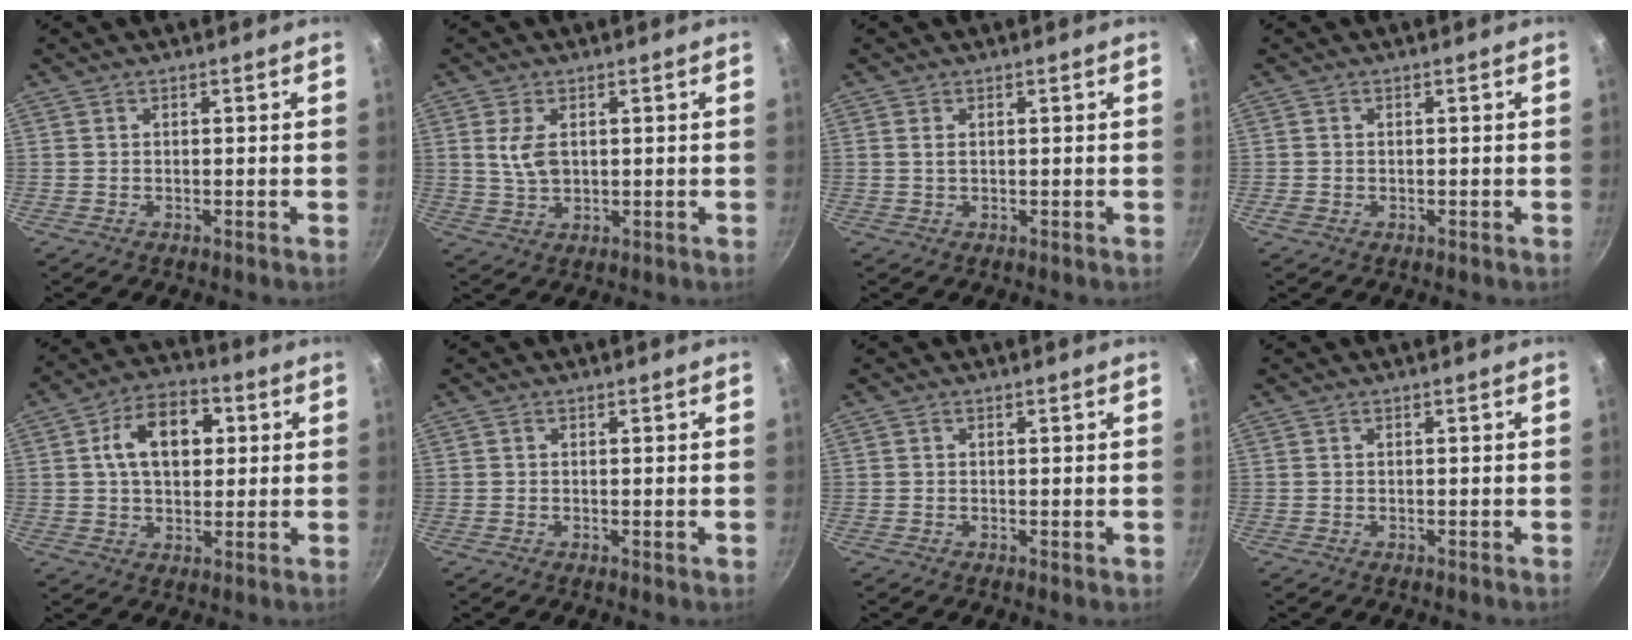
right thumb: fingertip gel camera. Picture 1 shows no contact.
{"total": 5.2, "force": [1.1, 3.1, 4.0], "torque": [-0.072, -0.005, 0.025]}
{"total": 1.2, "force": [0.3, 0.7, 0.9], "torque": [-0.017, 0.001, 0.004]}
{"total": 1.1, "force": [-0.3, 0.9, 0.5], "torque": [-0.009, 0.000, -0.007]}
{"total": 12.2, "force": [2.7, 8.1, 8.7], "torque": [-0.111, 0.013, 0.033]}
{"total": 0.7, "force": [0.1, 0.3, 0.6], "torque": [-0.009, 0.000, 0.001]}
{"total": 0.8, "force": [0.2, 0.3, 0.7], "torque": [-0.010, 0.000, 0.001]}
{"total": 0.0}